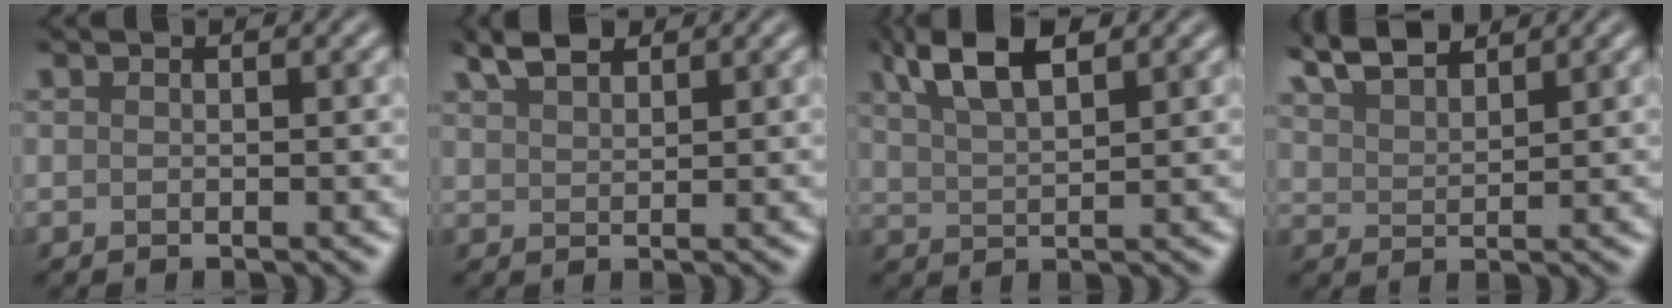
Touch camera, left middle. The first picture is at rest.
{"total": 2.9, "force": [2.3, 1.0, 1.5], "torque": [-0.031, 0.009, 0.049]}
{"total": 5.5, "force": [3.4, 2.0, 3.8], "torque": [-0.075, 0.010, 0.064]}
{"total": 4.1, "force": [3.7, 0.9, 1.7], "torque": [-0.037, 0.009, 0.071]}